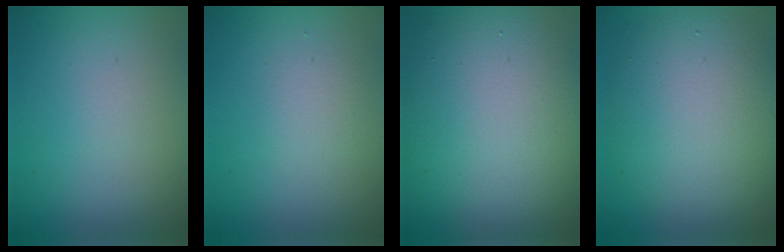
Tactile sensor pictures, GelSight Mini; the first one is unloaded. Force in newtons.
{"total": 1.4, "press": 1.3, "slide": 0.1}
{"total": 15.2, "press": 15.2, "slide": 1.1}
{"total": 8.6, "press": 8.6, "slide": 0.5}